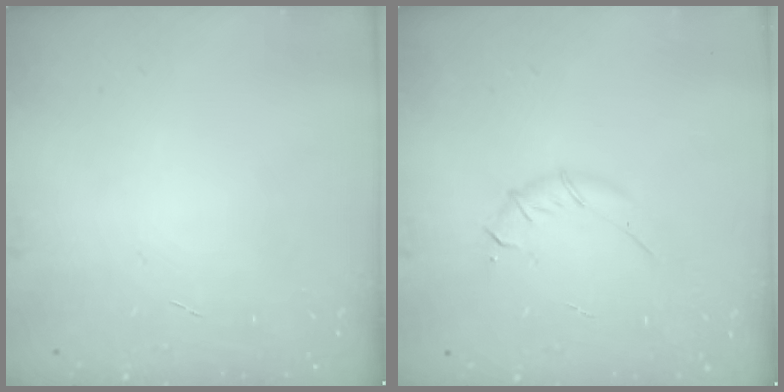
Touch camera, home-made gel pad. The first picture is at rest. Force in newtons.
{"total": 5.4, "press": 5.1, "slide": 1.6}